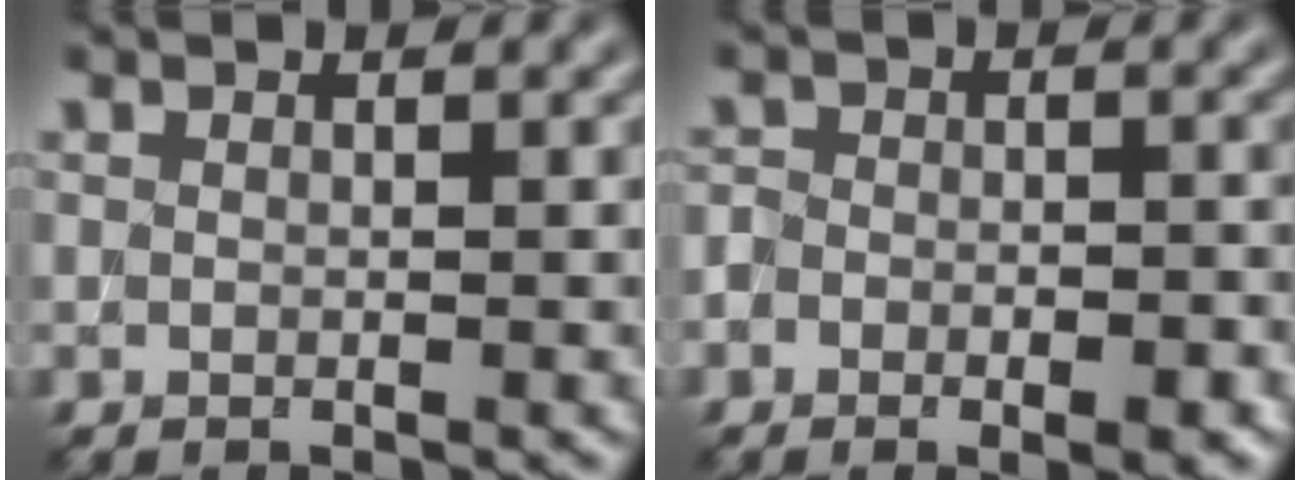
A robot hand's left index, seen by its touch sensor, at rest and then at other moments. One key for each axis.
{"total": 4.6, "fx": -2.5, "fy": 2.6, "fz": 2.8, "tx": -0.026, "ty": 0.006, "tz": -0.034}